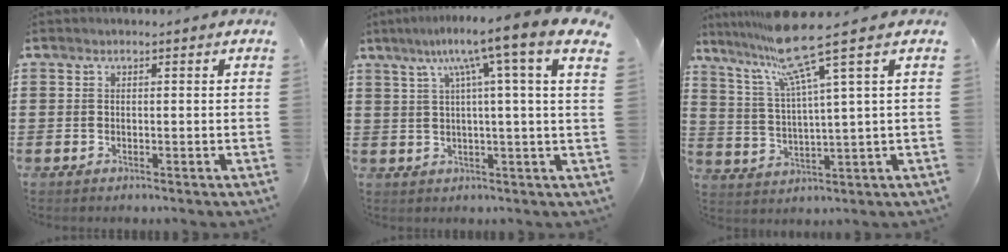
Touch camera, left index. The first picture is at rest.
{"total": 8.6, "force": [4.1, -1.0, 7.4], "torque": [-0.149, -0.013, 0.056]}
{"total": 10.8, "force": [7.5, -0.4, 7.7], "torque": [-0.183, -0.034, 0.120]}